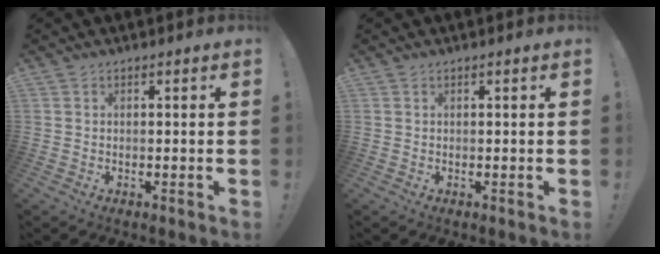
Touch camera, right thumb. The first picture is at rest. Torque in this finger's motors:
{"motor_torque": [0.07, 0.19, -0.31, -0.01, -0.08]}